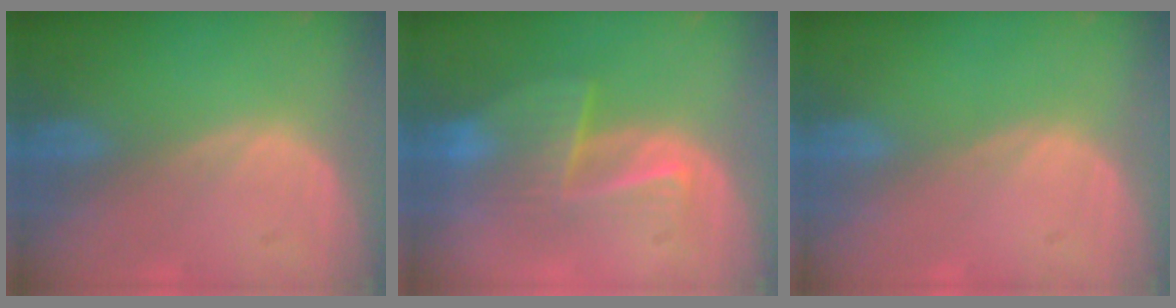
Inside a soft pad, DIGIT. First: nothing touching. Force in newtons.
{"total": 6.7, "press": 6.4, "slide": 2.0}
{"total": 0.0}